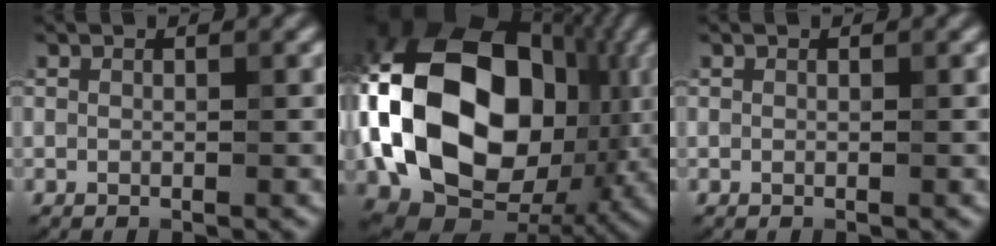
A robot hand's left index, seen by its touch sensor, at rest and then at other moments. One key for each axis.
{"total": 20.4, "fx": 0.2, "fy": 15.1, "fz": 13.7, "tx": -0.304, "ty": 0.001, "tz": -0.001}
{"total": 0.0}